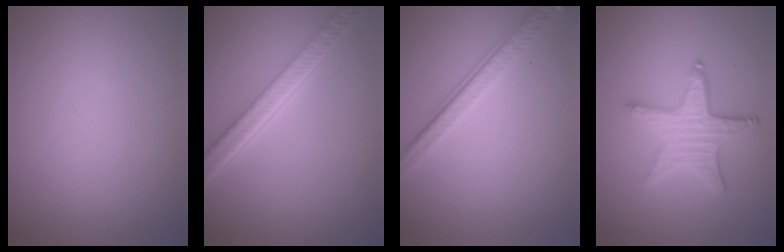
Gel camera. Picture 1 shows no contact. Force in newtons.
{"total": 5.4, "press": 4.2, "slide": 3.4}
{"total": 4.0, "press": 2.8, "slide": 2.9}
{"total": 4.3, "press": 3.7, "slide": 2.3}